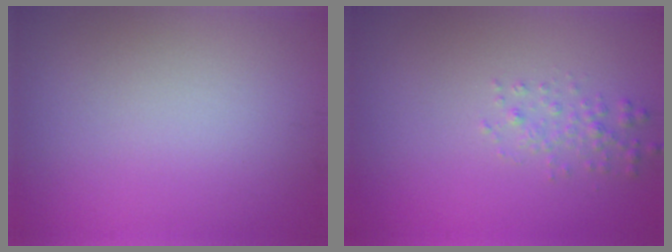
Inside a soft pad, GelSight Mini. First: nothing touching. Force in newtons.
{"total": 1.4, "press": 1.4, "slide": 0.0}